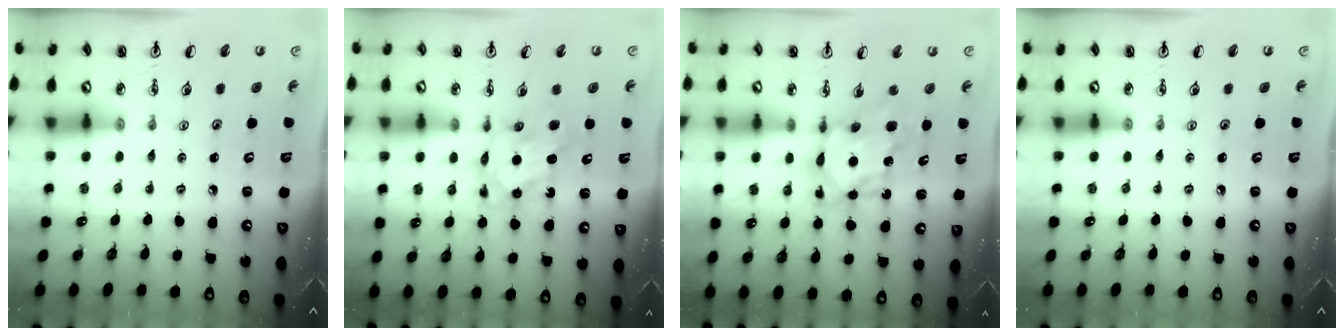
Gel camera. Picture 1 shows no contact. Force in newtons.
{"total": 7.1, "press": 7.1, "slide": 0.3}
{"total": 8.3, "press": 8.2, "slide": 1.2}
{"total": 0.0}